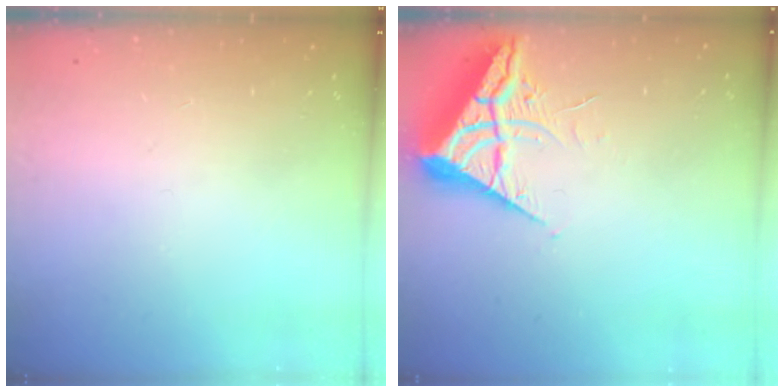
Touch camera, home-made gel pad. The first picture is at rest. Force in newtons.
{"total": 6.5, "press": 6.4, "slide": 0.7}